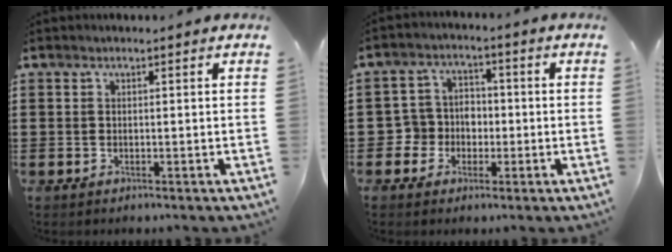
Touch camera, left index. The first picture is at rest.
{"total": 4.9, "force": [-1.4, 4.5, 1.1], "torque": [-0.045, 0.011, -0.033]}